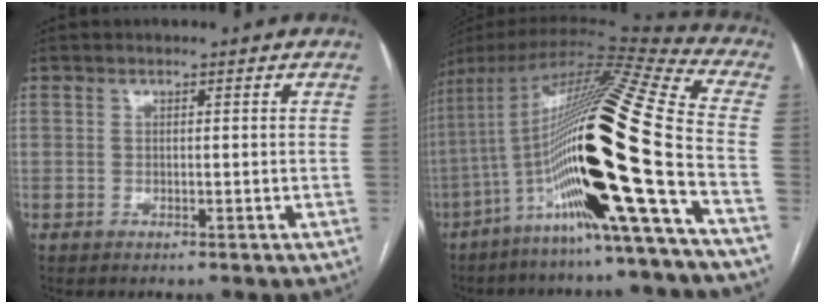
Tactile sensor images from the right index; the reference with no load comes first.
{"total": 27.1, "force": [-8.2, -0.2, 25.8], "torque": [-0.463, -0.012, -0.151]}